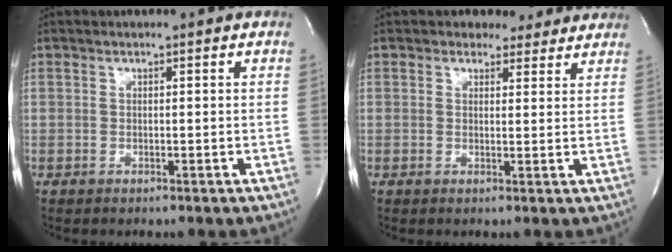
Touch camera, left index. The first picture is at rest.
{"total": 3.8, "force": [3.2, 2.1, 0.1], "torque": [0.004, -0.001, 0.028]}